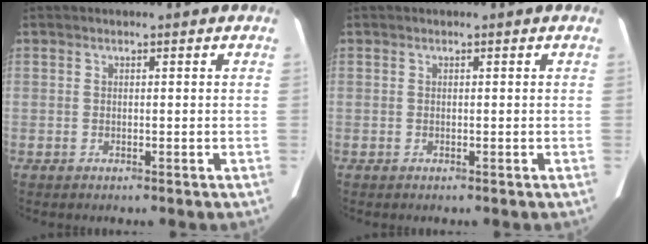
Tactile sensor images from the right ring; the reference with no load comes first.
{"total": 0.0}